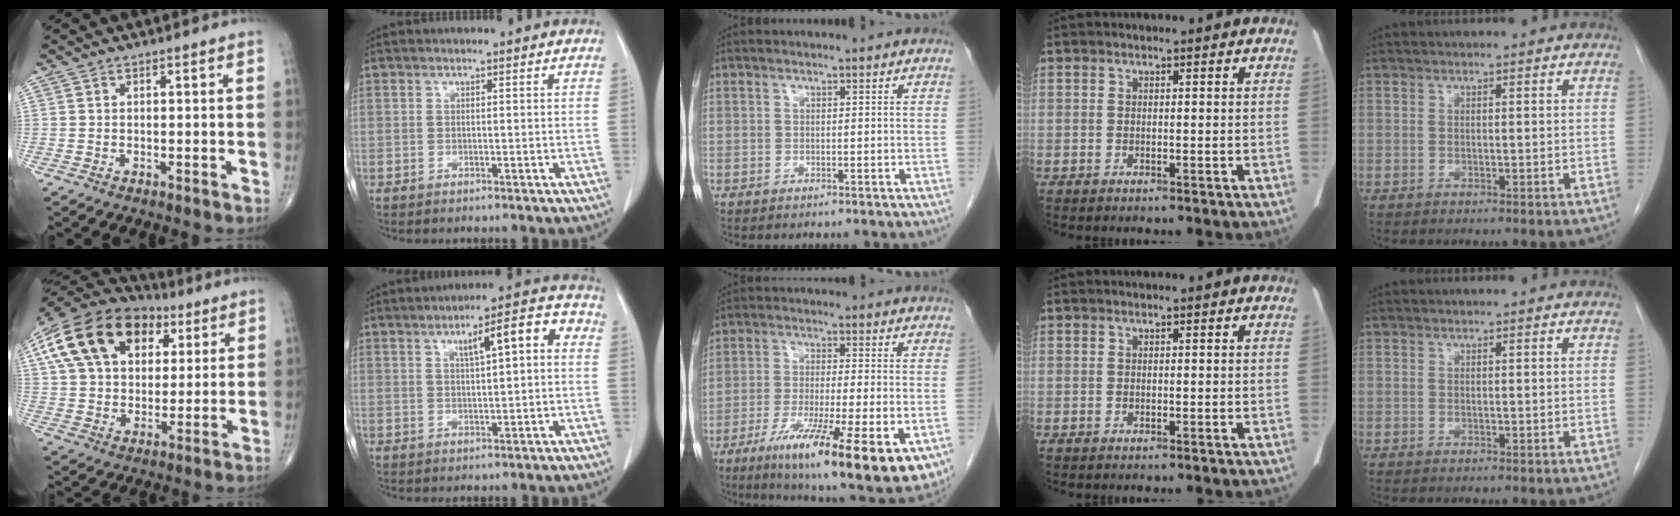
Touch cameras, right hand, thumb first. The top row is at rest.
{"thumb": {"total": 22.7, "force": [8.6, 15.2, 14.5], "torque": [-0.254, 0.020, 0.144]}, "index": {"total": 7.2, "force": [1.7, 1.5, 6.8], "torque": [-0.098, 0.025, 0.021]}, "middle": {"total": 19.6, "force": [-10.1, 3.0, 16.5], "torque": [-0.198, -0.041, -0.155]}}